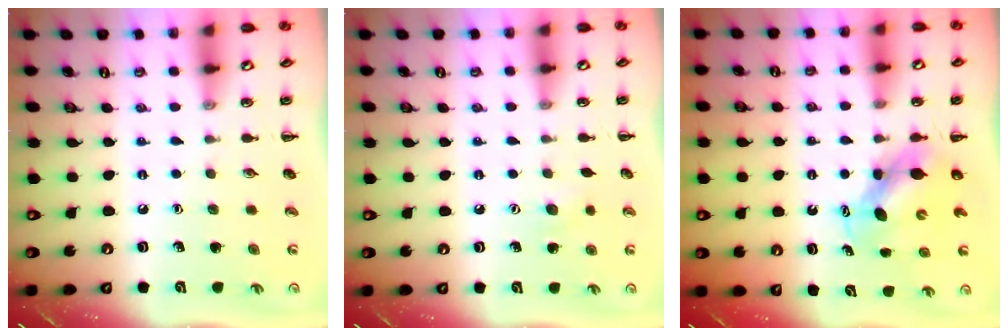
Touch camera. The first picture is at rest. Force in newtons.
{"total": 5.5, "press": 5.4, "slide": 1.4}
{"total": 6.4, "press": 6.4, "slide": 0.8}